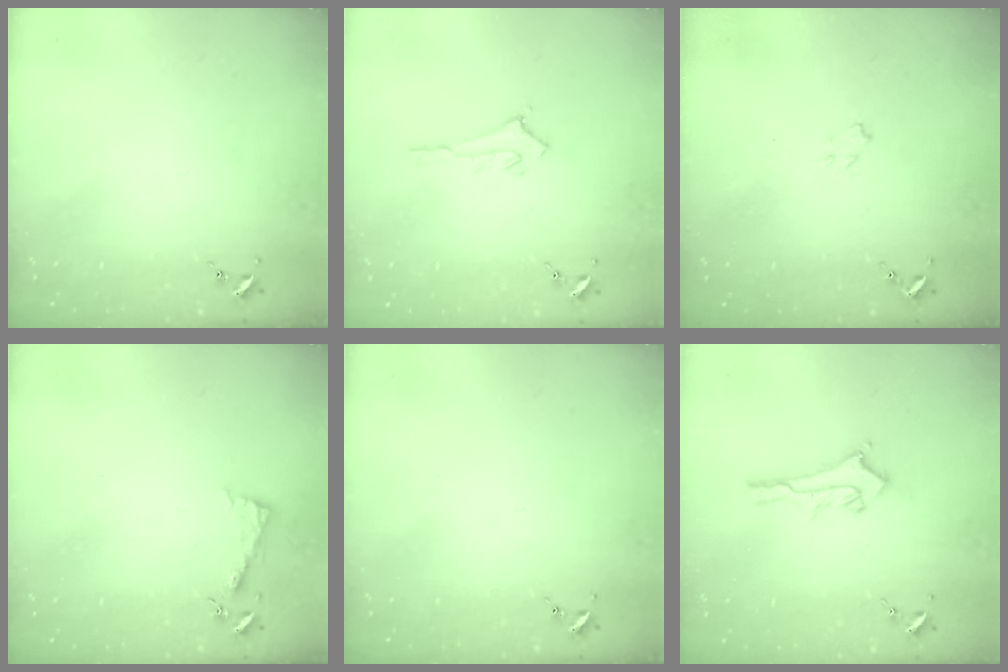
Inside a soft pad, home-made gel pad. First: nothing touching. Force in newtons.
{"total": 2.9, "press": 2.8, "slide": 0.4}
{"total": 3.9, "press": 3.9, "slide": 0.6}
{"total": 3.9, "press": 3.9, "slide": 0.4}
{"total": 0.0}
{"total": 12.5, "press": 12.5, "slide": 1.2}